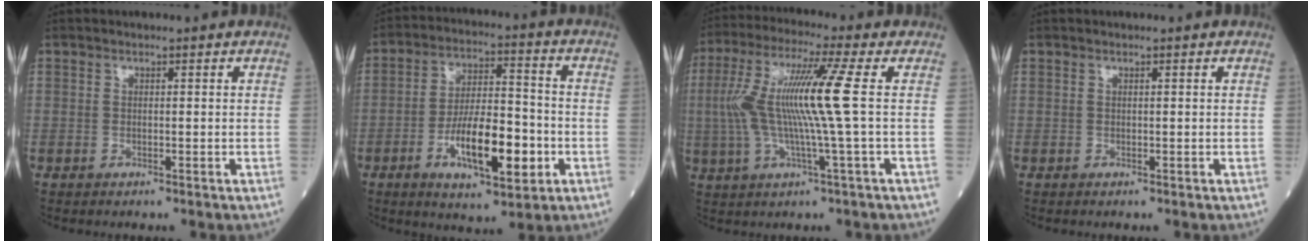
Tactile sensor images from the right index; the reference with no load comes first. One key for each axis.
{"total": 12.7, "fx": -4.3, "fy": 3.8, "fz": 11.4, "tx": -0.200, "ty": 0.002, "tz": -0.071}
{"total": 12.6, "fx": 0.7, "fy": -1.2, "fz": 12.5, "tx": -0.257, "ty": 0.011, "tz": 0.006}
{"total": 0.0}